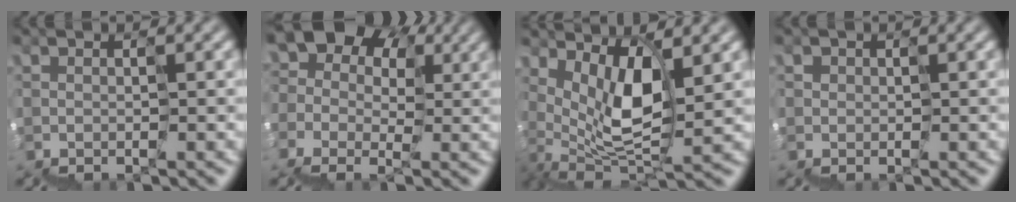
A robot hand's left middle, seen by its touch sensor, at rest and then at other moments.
{"total": 8.5, "force": [2.1, 6.9, 4.4], "torque": [-0.055, 0.036, 0.016]}
{"total": 4.4, "force": [2.7, 1.5, 3.2], "torque": [-0.073, 0.002, 0.054]}
{"total": 1.1, "force": [0.5, 1.0, 0.2], "torque": [-0.017, 0.007, 0.006]}